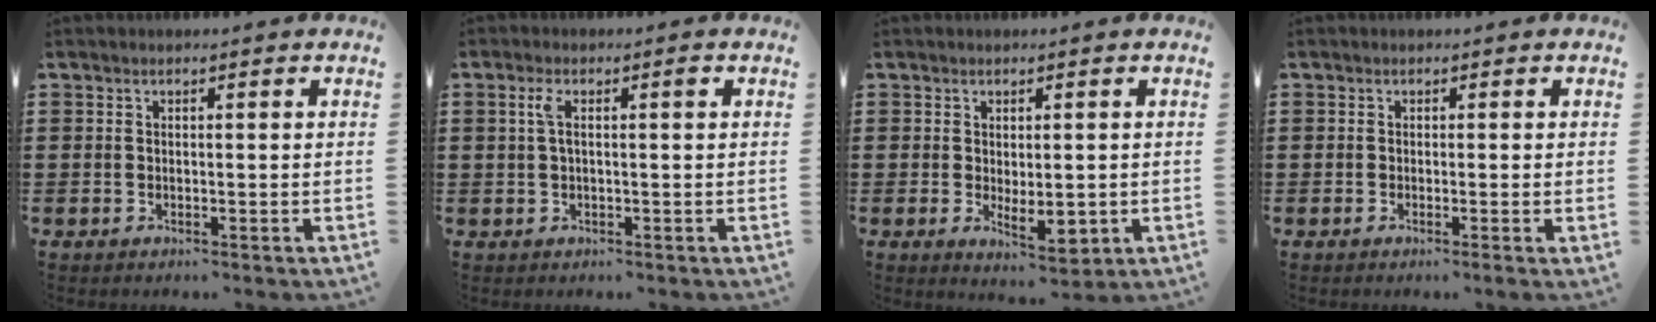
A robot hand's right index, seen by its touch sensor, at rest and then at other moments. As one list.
[{"total": 2.7, "force": [0.5, 0.5, 2.6], "torque": [-0.051, 0.003, 0.006]}, {"total": 3.8, "force": [-0.2, 2.0, 3.2], "torque": [-0.041, -0.003, -0.005]}, {"total": 0.8, "force": [-0.1, -0.2, 0.8], "torque": [-0.014, -0.005, -0.002]}]